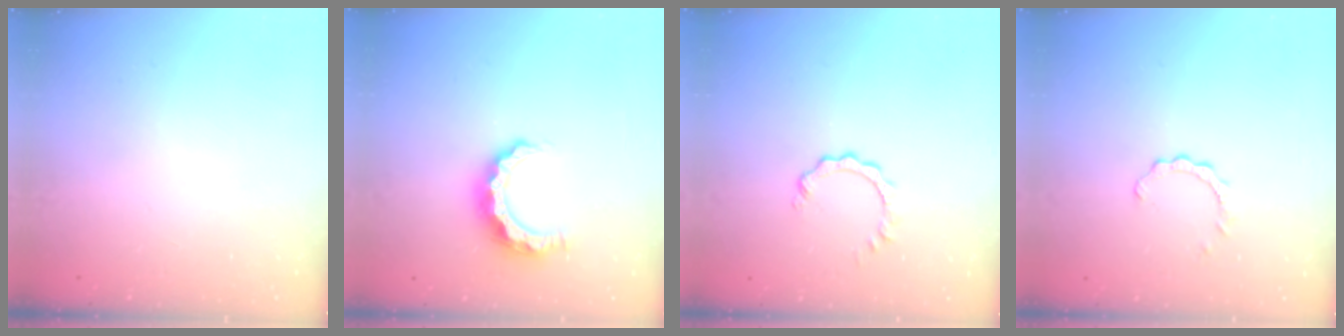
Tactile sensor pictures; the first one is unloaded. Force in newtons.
{"total": 7.8, "press": 7.8, "slide": 0.7}
{"total": 3.0, "press": 3.0, "slide": 0.3}
{"total": 2.0, "press": 2.0, "slide": 0.2}